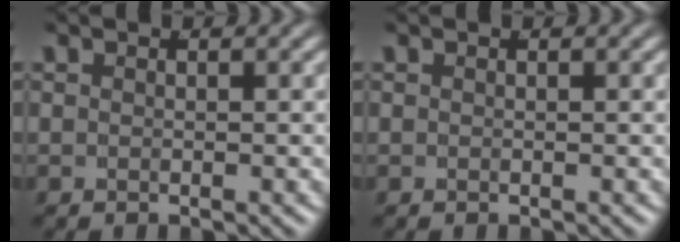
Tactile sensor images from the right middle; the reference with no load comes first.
{"total": 0.0}